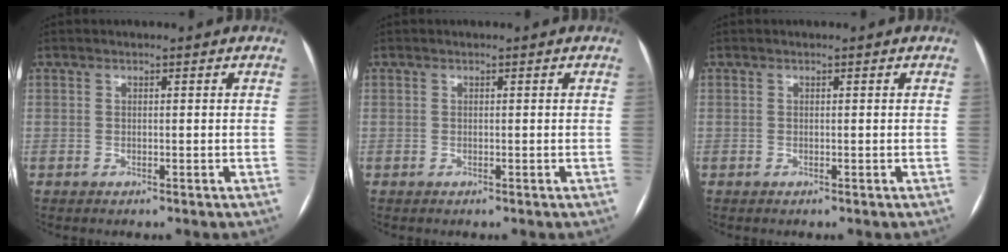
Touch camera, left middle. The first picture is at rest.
{"total": 0.0}
{"total": 0.0}